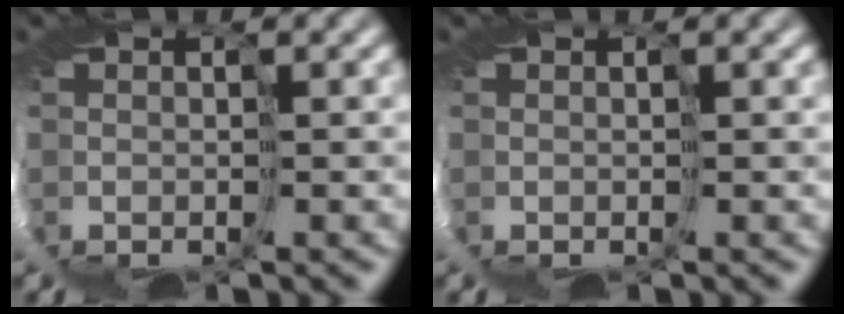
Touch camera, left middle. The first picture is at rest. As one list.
[{"total": 0.0}]